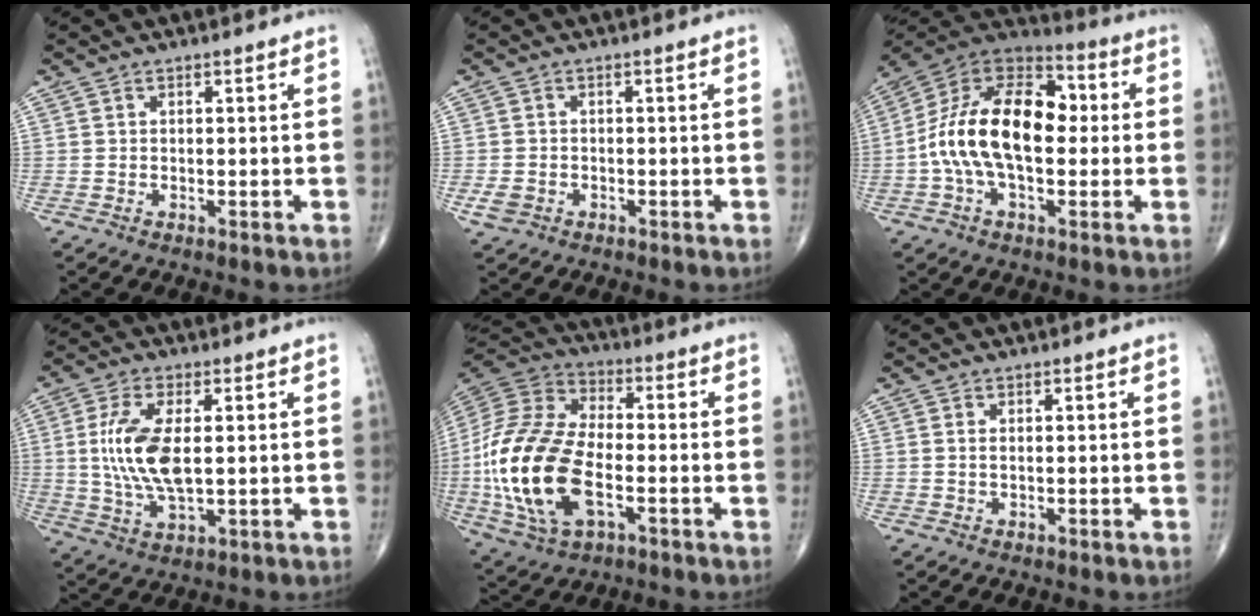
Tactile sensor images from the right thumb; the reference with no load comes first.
{"total": 2.7, "force": [-1.1, 2.1, 1.3], "torque": [-0.026, 0.004, -0.016]}
{"total": 20.2, "force": [-0.2, 11.6, 16.6], "torque": [-0.292, 0.037, -0.011]}
{"total": 11.8, "force": [1.1, 5.2, 10.6], "torque": [-0.223, -0.009, 0.026]}
{"total": 23.4, "force": [-4.8, 12.5, 19.2], "torque": [-0.415, 0.010, -0.085]}
{"total": 0.8, "force": [0.1, 0.3, 0.7], "torque": [-0.018, 0.001, 0.004]}